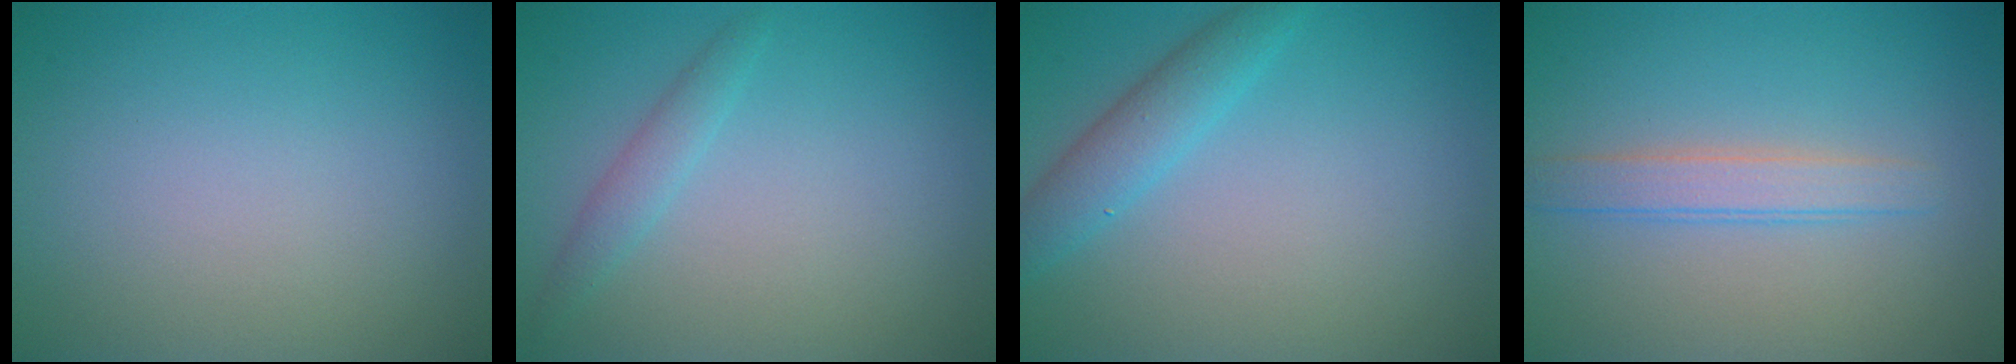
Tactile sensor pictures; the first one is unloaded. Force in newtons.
{"total": 1.5, "press": 1.5, "slide": 0.0}
{"total": 2.9, "press": 2.9, "slide": 0.2}
{"total": 2.4, "press": 2.4, "slide": 0.2}